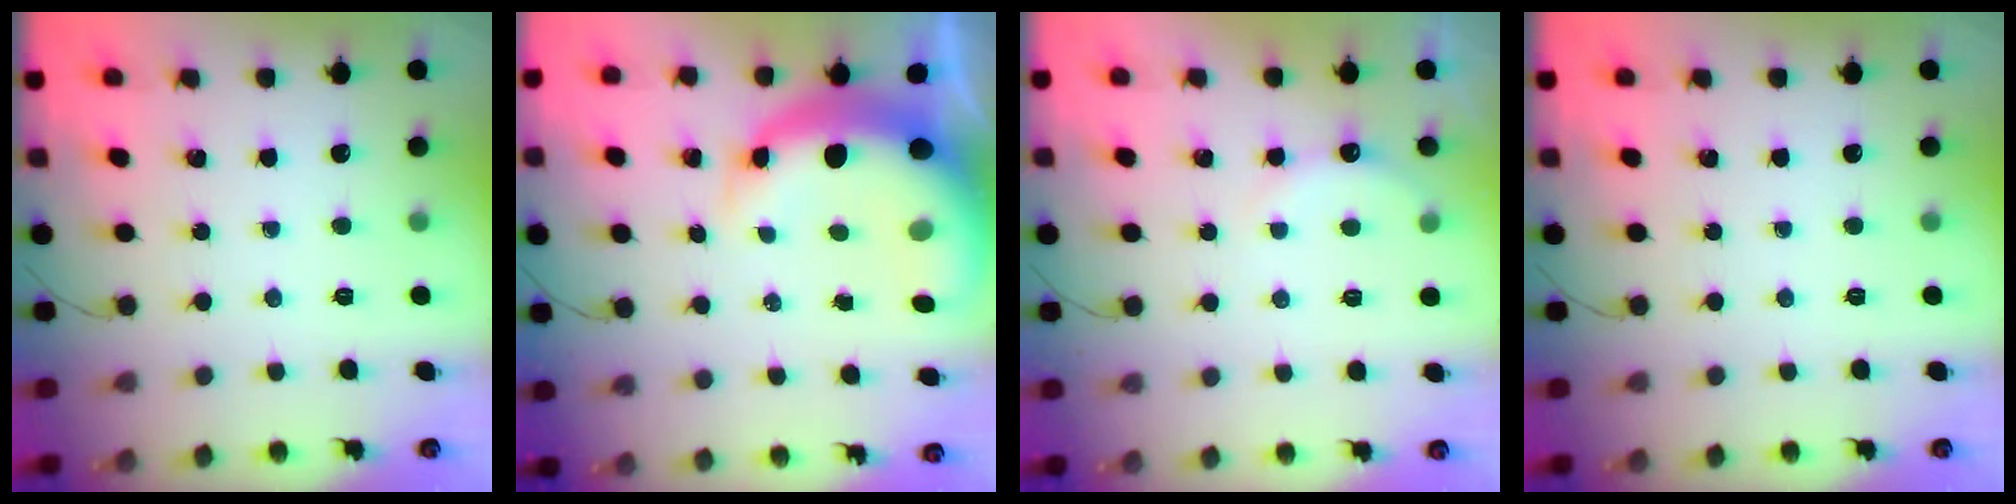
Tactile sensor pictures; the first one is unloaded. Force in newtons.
{"total": 12.6, "press": 12.1, "slide": 3.2}
{"total": 3.5, "press": 3.4, "slide": 1.0}
{"total": 0.0}